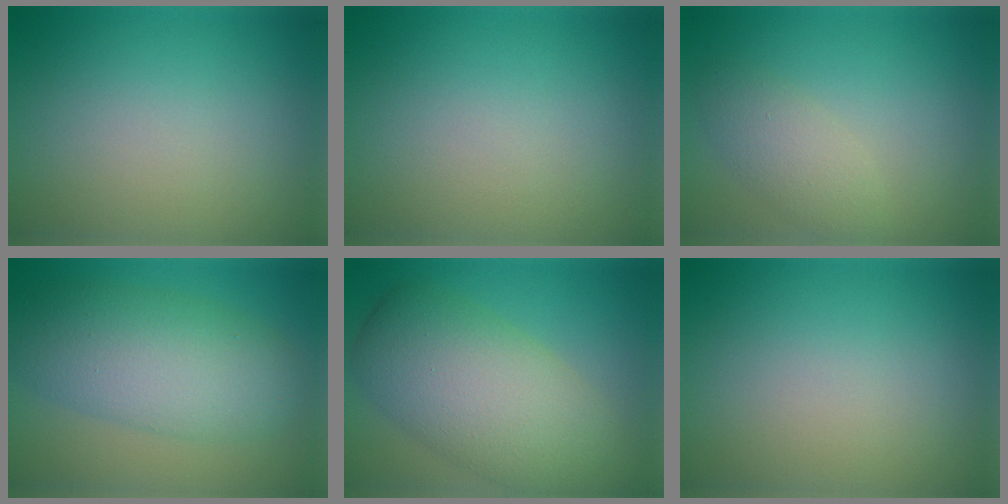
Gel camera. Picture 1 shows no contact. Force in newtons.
{"total": 0.0}
{"total": 2.7, "press": 2.7, "slide": 0.1}
{"total": 7.9, "press": 7.9, "slide": 0.4}
{"total": 9.5, "press": 9.5, "slide": 0.7}
{"total": 0.0}